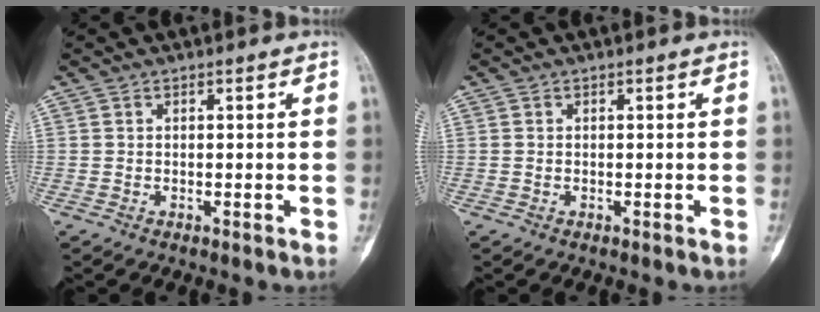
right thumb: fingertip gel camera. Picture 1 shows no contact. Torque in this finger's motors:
{"motor_torque": [-0.38, 0.14, 0.03, -0.19, -0.07]}